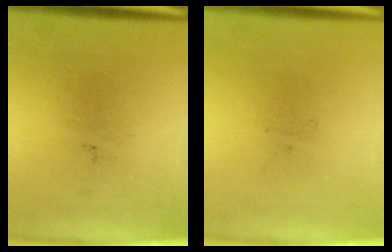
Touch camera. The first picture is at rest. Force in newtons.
{"total": 0.0}